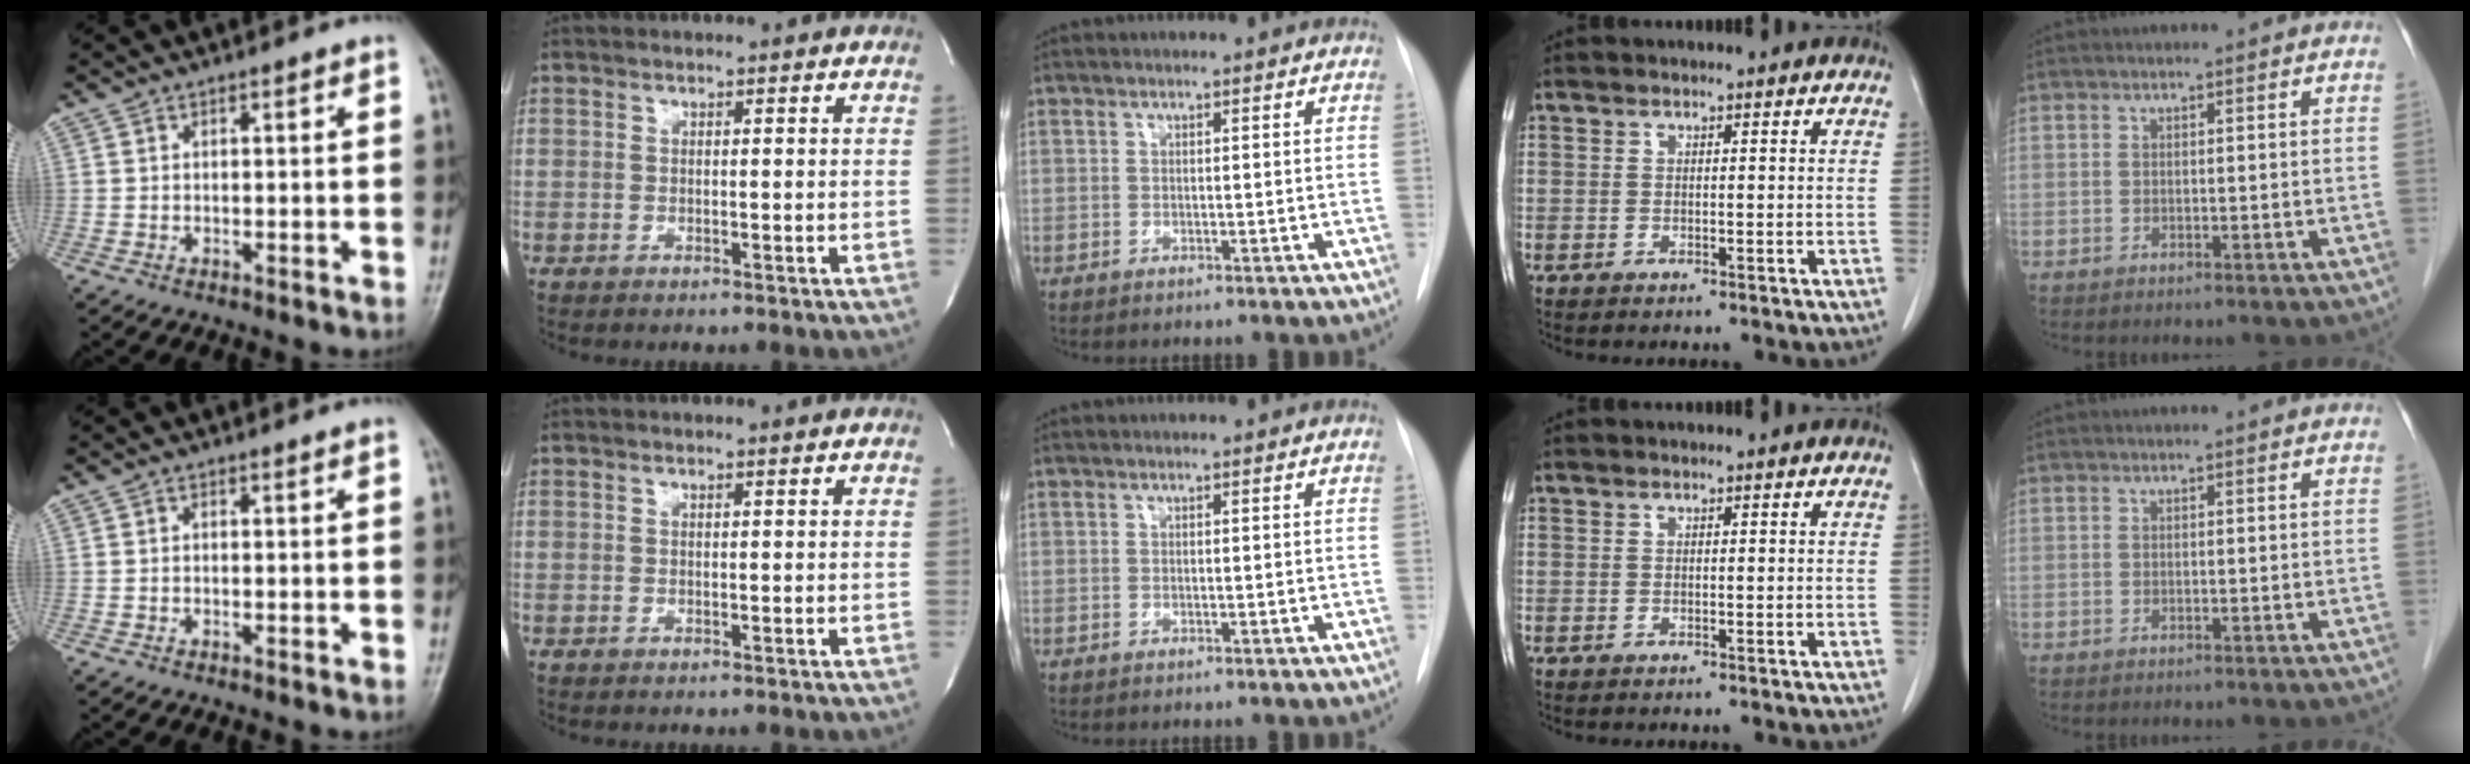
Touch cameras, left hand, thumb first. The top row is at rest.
{}